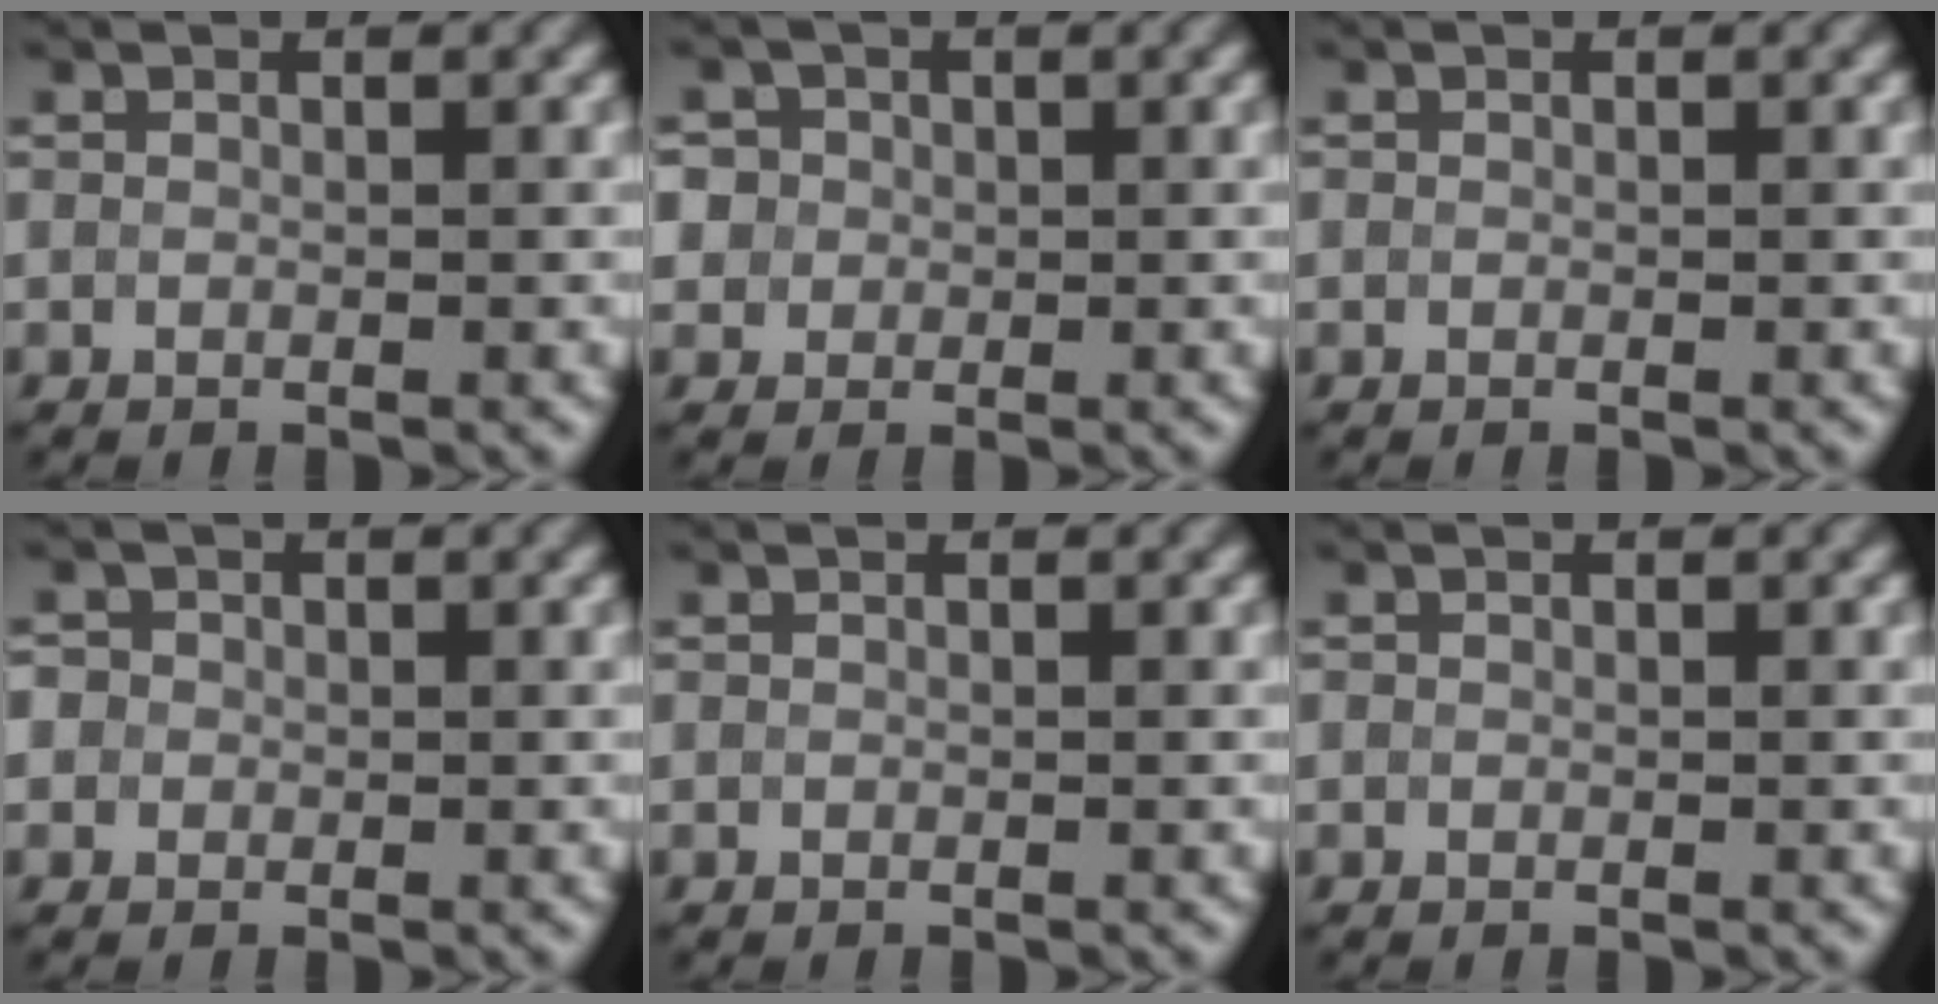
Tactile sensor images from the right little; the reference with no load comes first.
{"total": 5.2, "force": [0.5, 4.9, 1.5], "torque": [-0.029, 0.037, -0.021]}
{"total": 0.0}
{"total": 1.8, "force": [-0.1, 1.8, 0.4], "torque": [0.009, 0.017, -0.023]}
{"total": 0.0}
{"total": 0.0}